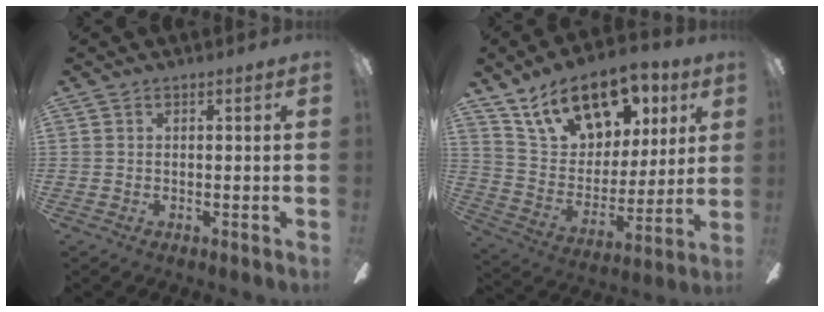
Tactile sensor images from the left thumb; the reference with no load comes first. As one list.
[{"total": 19.3, "force": [12.6, 10.8, 9.9], "torque": [-0.169, -0.063, 0.227]}]